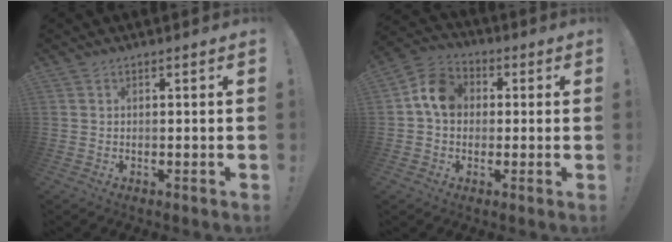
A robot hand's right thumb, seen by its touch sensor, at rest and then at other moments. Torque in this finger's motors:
{"motor_torque": [1.14, 1.40, 0.50, -0.08, 0.02]}